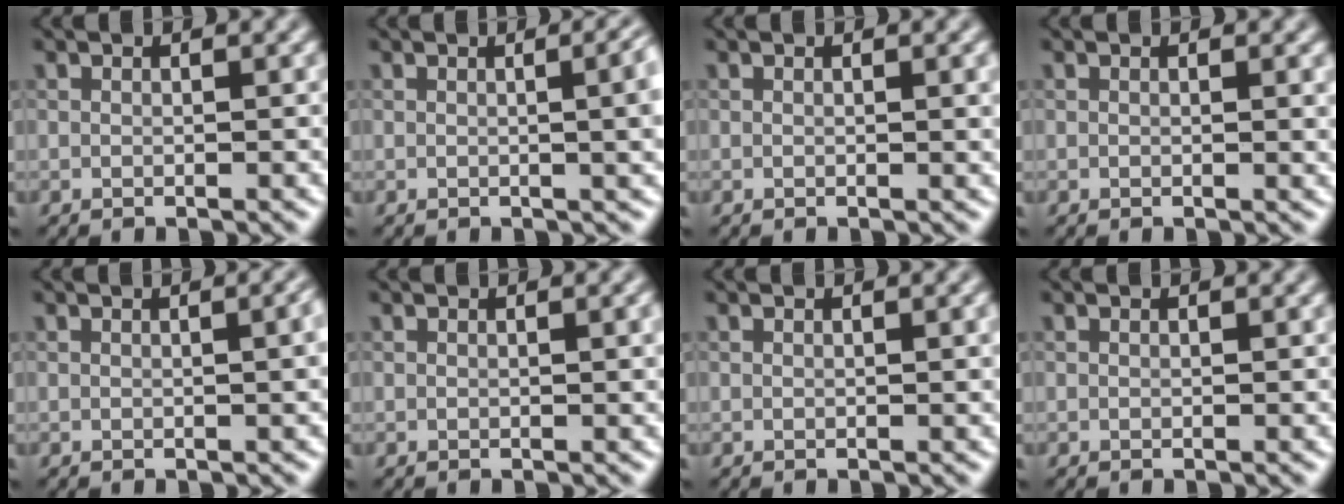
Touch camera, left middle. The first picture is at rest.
{"total": 6.1, "force": [0.4, 2.7, 5.4], "torque": [-0.030, 0.012, 0.004]}
{"total": 1.3, "force": [0.3, 0.4, 1.2], "torque": [-0.013, 0.001, 0.002]}
{"total": 0.8, "force": [0.2, 0.2, 0.7], "torque": [-0.005, -0.001, 0.001]}
{"total": 2.7, "force": [0.2, 1.0, 2.5], "torque": [-0.017, 0.008, 0.002]}
{"total": 1.2, "force": [0.2, 0.3, 1.2], "torque": [-0.014, 0.003, 0.001]}
{"total": 0.8, "force": [0.1, 0.2, 0.8], "torque": [-0.009, 0.003, 0.000]}
{"total": 0.0}